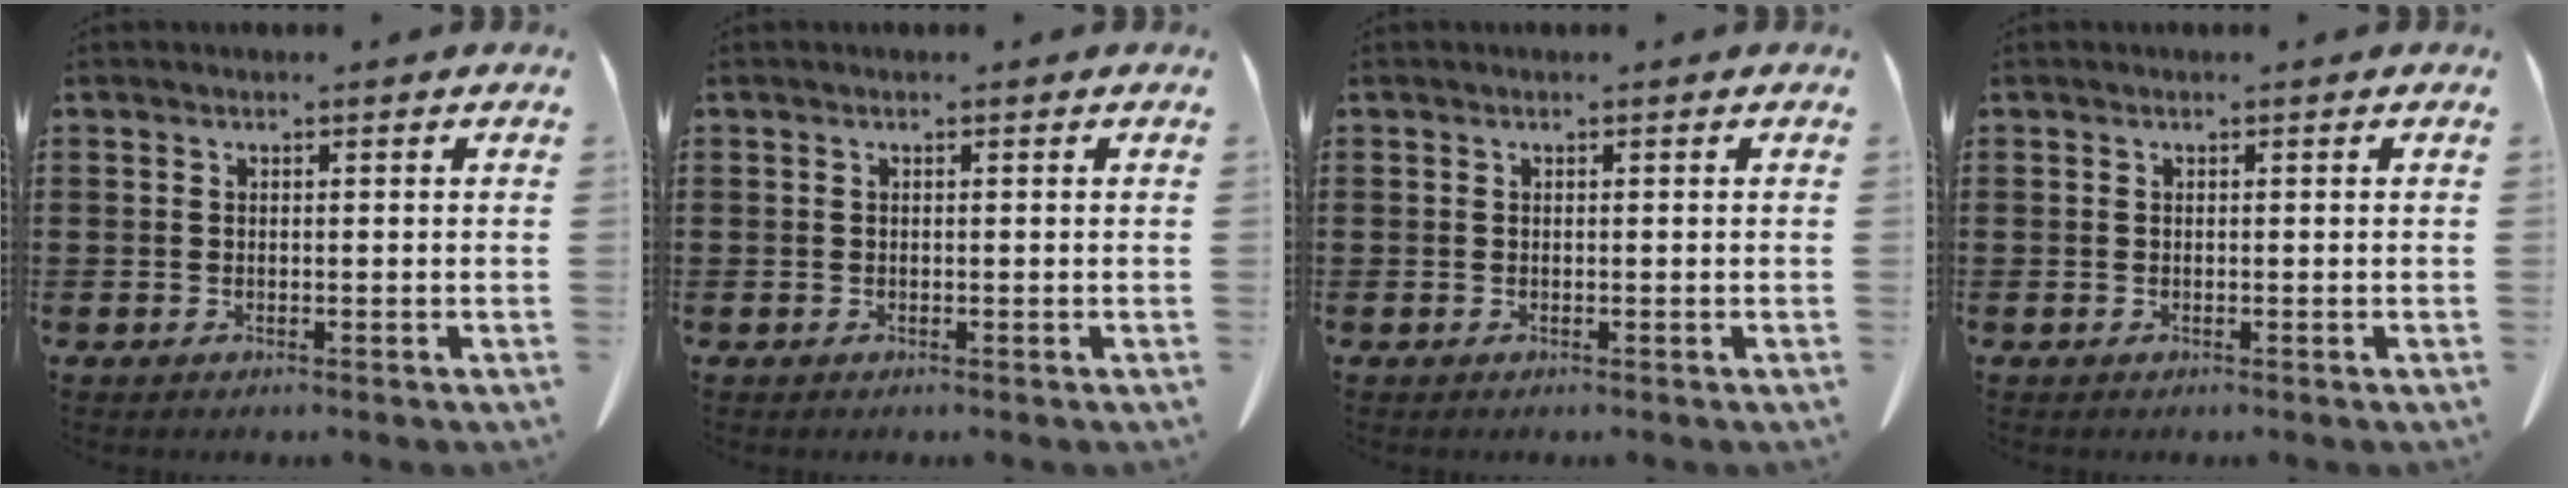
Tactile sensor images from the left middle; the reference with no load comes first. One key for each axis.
{"total": 0.0}
{"total": 0.0}
{"total": 0.0}